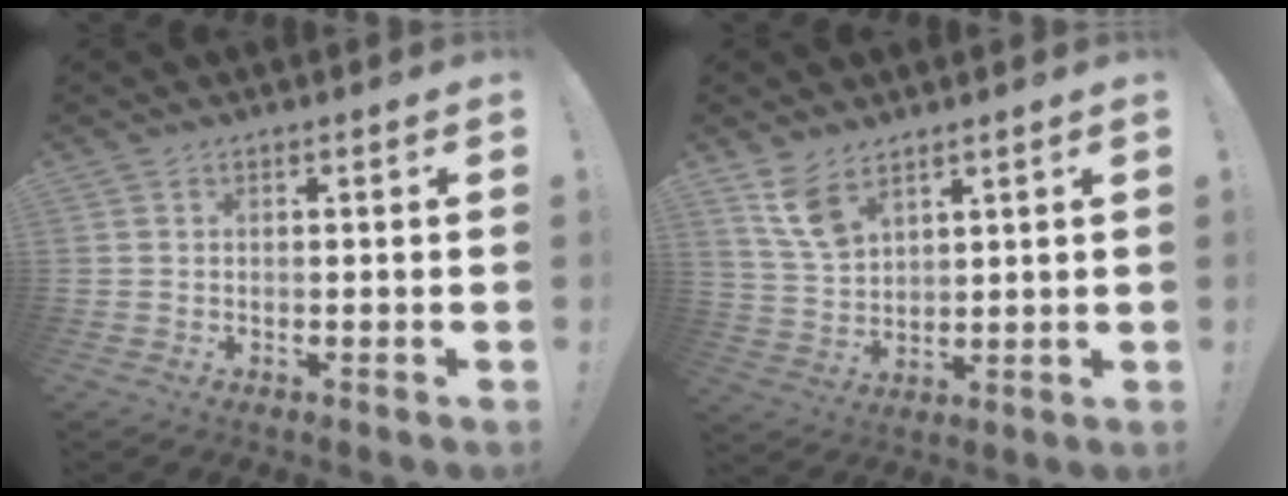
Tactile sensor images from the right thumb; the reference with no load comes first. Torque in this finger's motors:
{"motor_torque": [0.04, 0.07, 0.22, 0.51, 0.06]}